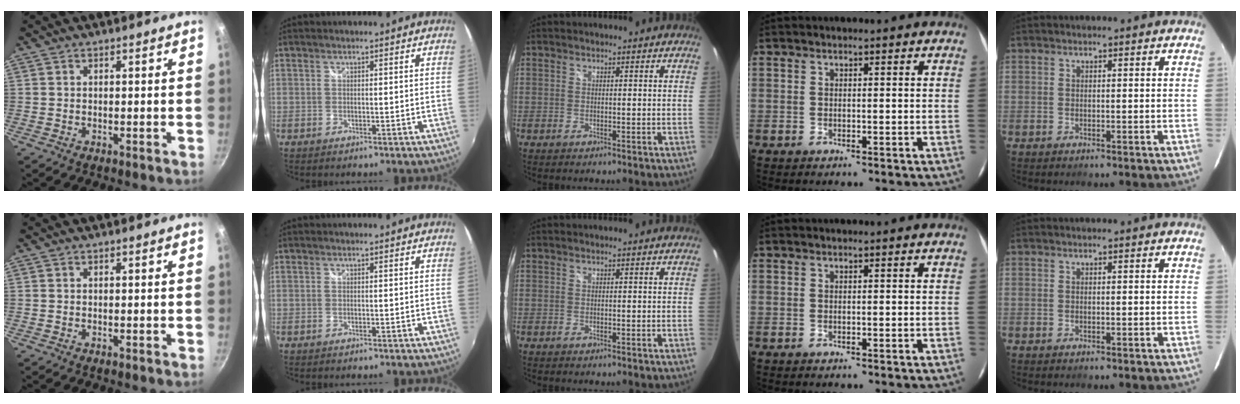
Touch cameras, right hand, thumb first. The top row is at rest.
{}